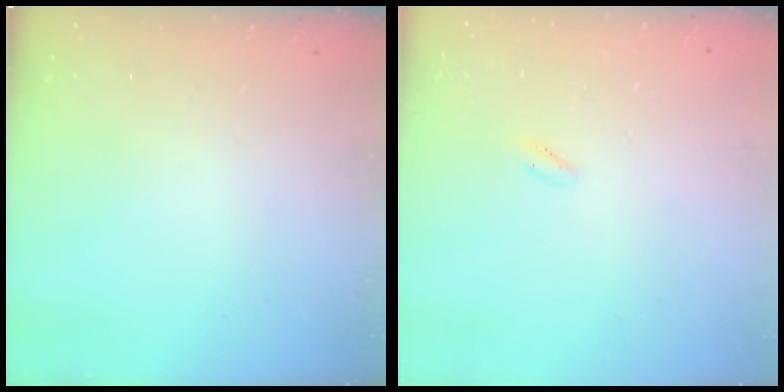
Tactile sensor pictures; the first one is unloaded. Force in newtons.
{"total": 0.6, "press": 0.5, "slide": 0.4}